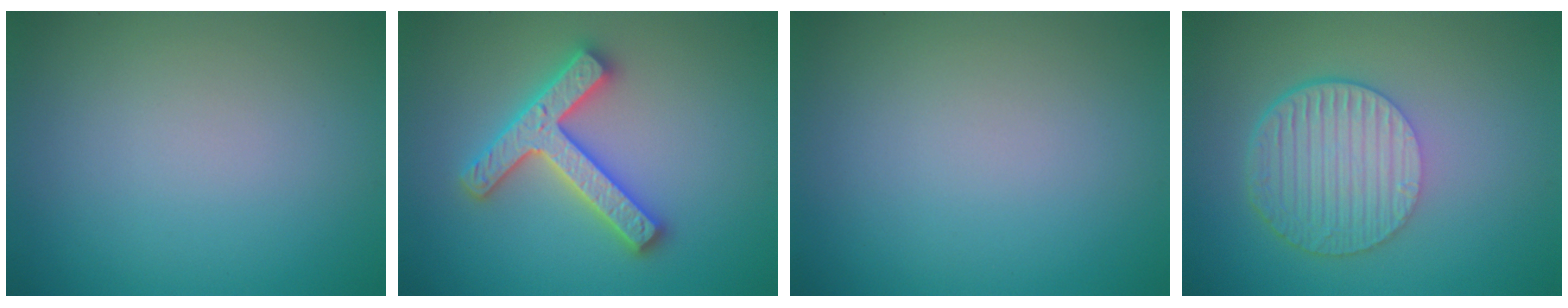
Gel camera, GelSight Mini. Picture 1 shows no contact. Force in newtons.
{"total": 4.7, "press": 4.6, "slide": 0.9}
{"total": 0.0}
{"total": 6.5, "press": 4.4, "slide": 4.8}